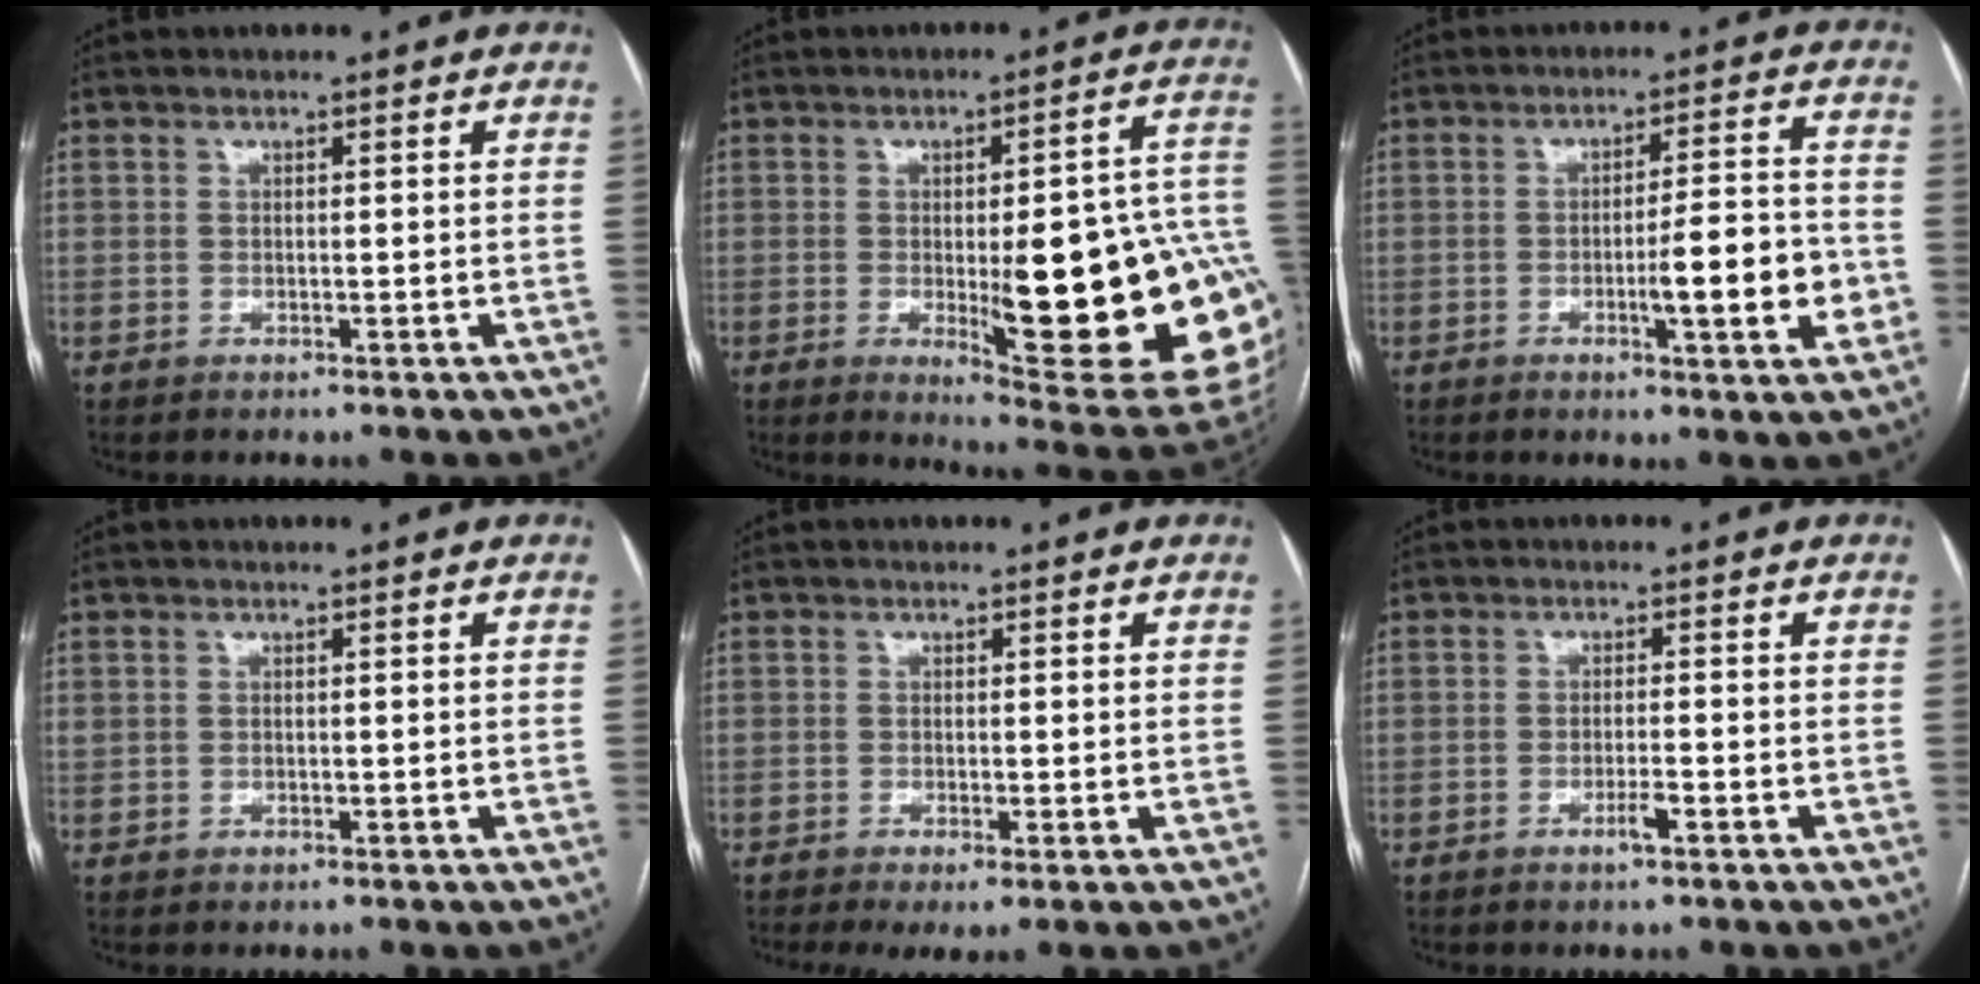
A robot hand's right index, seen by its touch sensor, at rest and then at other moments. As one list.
[{"total": 24.6, "force": [-3.7, 4.4, 23.9], "torque": [-0.215, -0.001, -0.035]}, {"total": 9.5, "force": [-2.6, 1.1, 9.1], "torque": [-0.130, 0.004, -0.036]}, {"total": 0.6, "force": [0.2, 0.6, 0.1], "torque": [0.005, 0.005, 0.003]}, {"total": 3.0, "force": [-1.3, 0.6, 2.6], "torque": [-0.042, -0.011, -0.021]}, {"total": 2.1, "force": [-1.2, 0.0, 1.8], "torque": [-0.033, -0.002, -0.021]}]